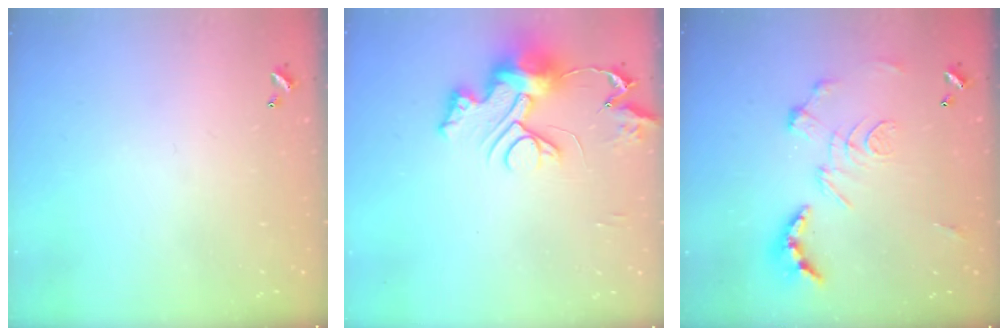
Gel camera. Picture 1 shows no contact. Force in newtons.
{"total": 13.0, "press": 13.0, "slide": 0.8}
{"total": 2.9, "press": 2.3, "slide": 1.7}